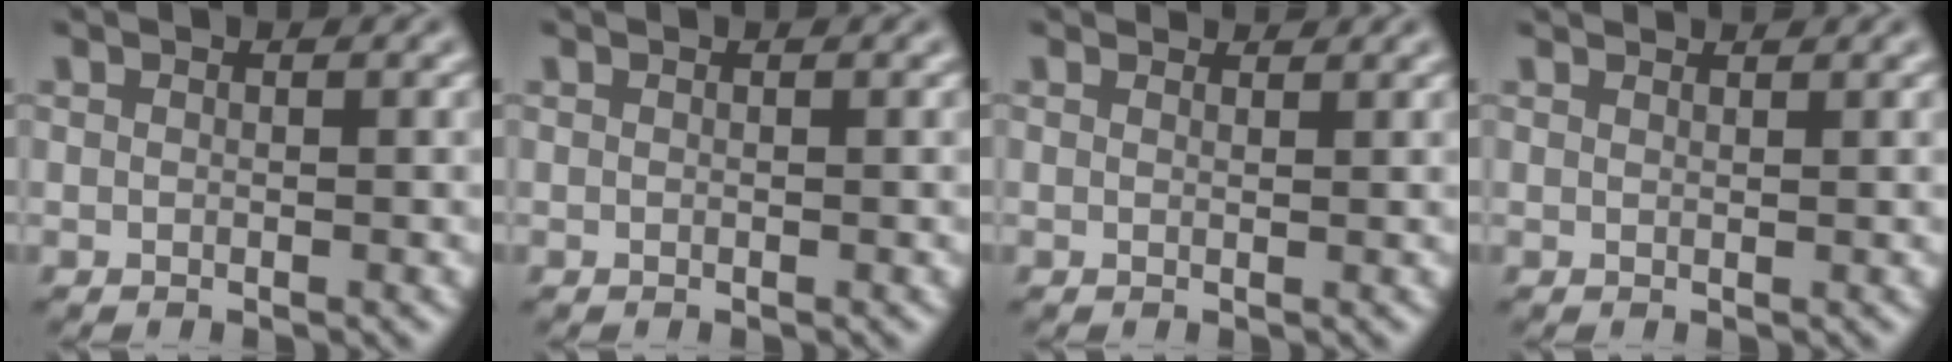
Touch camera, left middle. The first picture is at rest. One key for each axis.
{"total": 0.0}
{"total": 1.6, "fx": 1.5, "fy": 0.4, "fz": 0.4, "tx": -0.011, "ty": -0.002, "tz": 0.015}
{"total": 1.4, "fx": 1.3, "fy": 0.1, "fz": 0.3, "tx": -0.008, "ty": -0.002, "tz": 0.016}